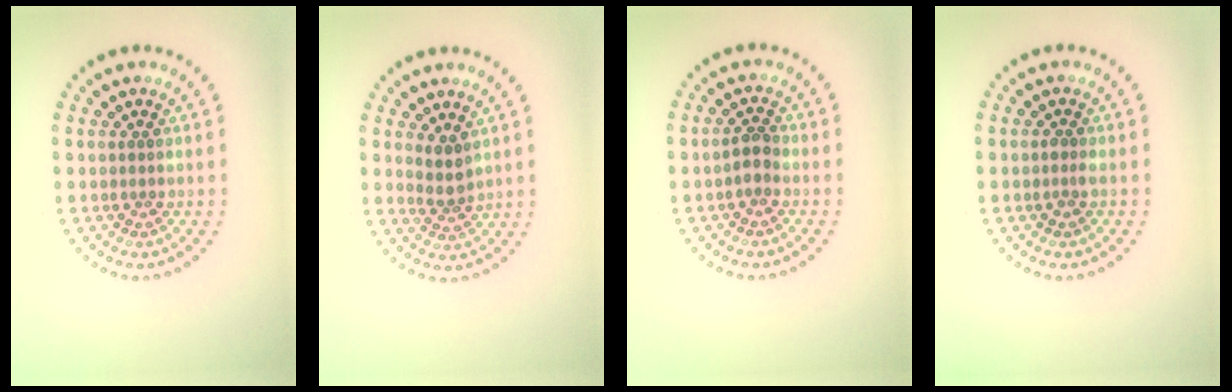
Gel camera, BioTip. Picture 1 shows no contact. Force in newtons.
{"total": 1.8, "press": 1.5, "slide": 1.1}
{"total": 1.4, "press": 1.3, "slide": 0.4}
{"total": 0.5, "press": 0.5, "slide": 0.2}